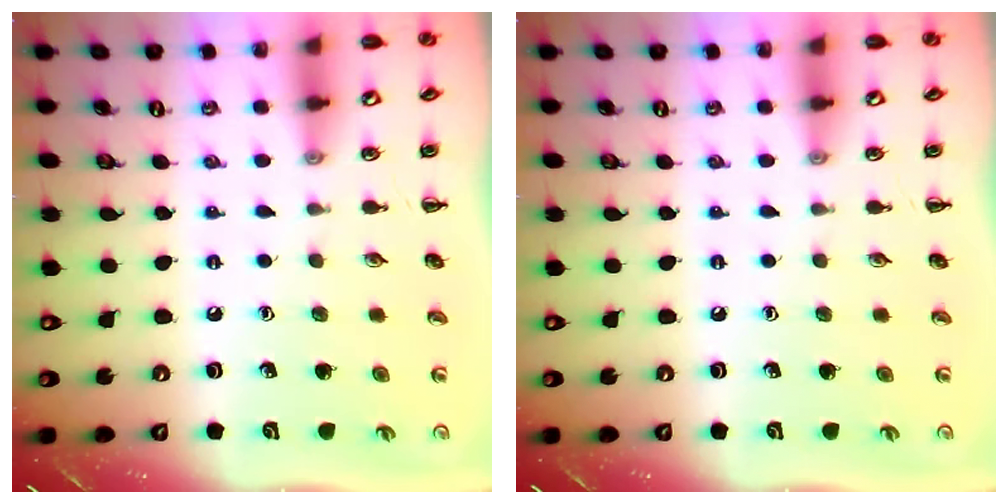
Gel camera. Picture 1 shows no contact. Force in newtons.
{"total": 0.0}